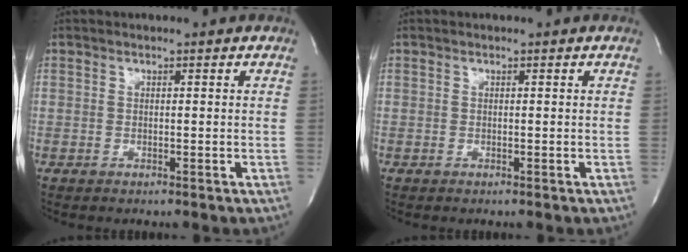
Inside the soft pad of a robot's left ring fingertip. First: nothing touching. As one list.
[{"total": 0.0}]